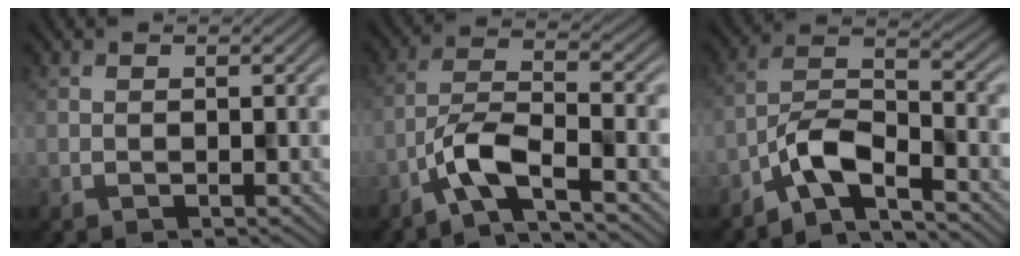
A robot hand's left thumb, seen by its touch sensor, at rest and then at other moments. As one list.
[{"total": 5.5, "force": [-3.6, 1.1, 4.0], "torque": [-0.076, 0.008, -0.080]}, {"total": 5.8, "force": [-4.4, 1.6, 3.5], "torque": [-0.068, 0.008, -0.097]}]